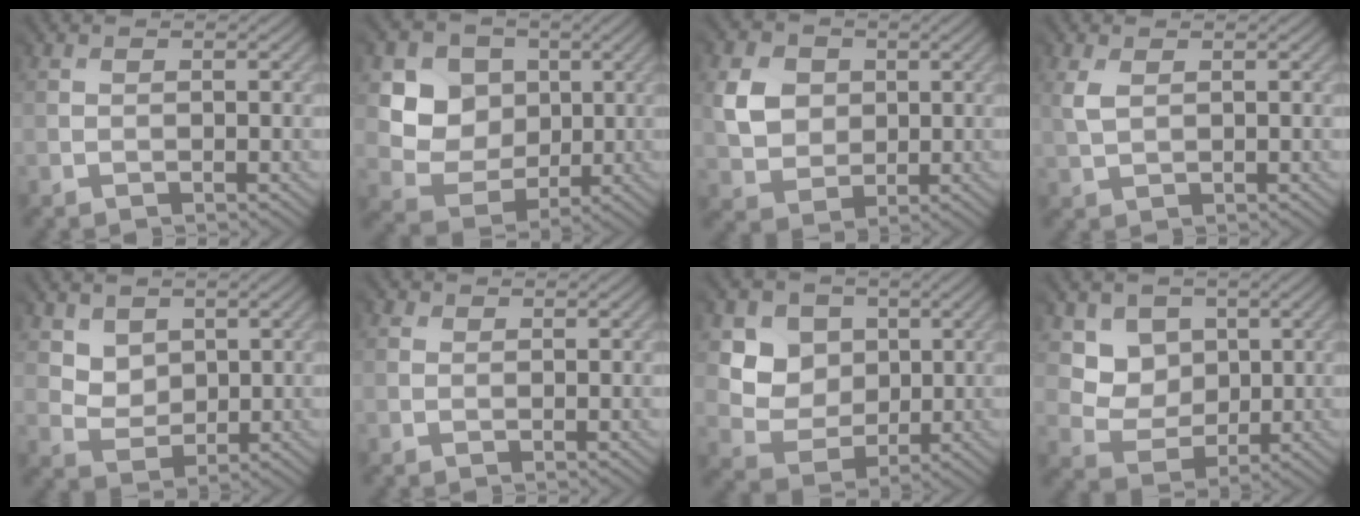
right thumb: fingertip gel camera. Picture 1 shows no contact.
{"total": 7.0, "force": [2.5, 6.3, 2.0], "torque": [-0.056, -0.012, 0.031]}
{"total": 4.7, "force": [1.4, 4.3, 1.3], "torque": [-0.054, 0.000, 0.019]}
{"total": 1.9, "force": [1.2, 1.2, 0.9], "torque": [-0.035, 0.002, 0.022]}
{"total": 3.3, "force": [2.4, 2.2, -0.1], "torque": [-0.030, -0.021, 0.048]}
{"total": 1.2, "force": [0.6, 0.9, -0.4], "torque": [0.010, -0.005, 0.009]}
{"total": 5.8, "force": [2.4, 5.1, 1.2], "torque": [-0.046, -0.016, 0.036]}
{"total": 4.6, "force": [2.5, 3.8, 0.4], "torque": [-0.032, -0.028, 0.048]}